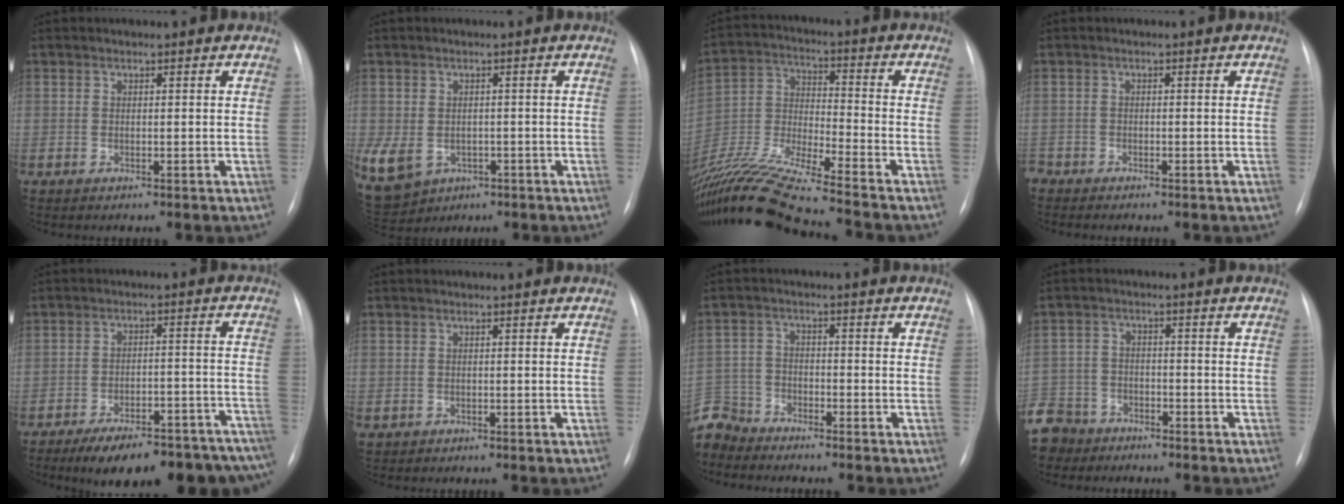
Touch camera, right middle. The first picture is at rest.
{"total": 19.7, "force": [-7.5, 15.8, 9.0], "torque": [-0.295, -0.021, -0.094]}
{"total": 18.2, "force": [-16.0, -1.6, 8.6], "torque": [-0.194, -0.027, -0.294]}
{"total": 1.7, "force": [-1.6, 0.4, 0.1], "torque": [-0.001, -0.005, -0.026]}
{"total": 20.7, "force": [-17.2, 6.2, 9.8], "torque": [-0.081, 0.025, -0.222]}
{"total": 0.6, "force": [-0.2, 0.5, 0.1], "torque": [-0.005, 0.001, 0.003]}
{"total": 6.6, "force": [-6.3, 1.9, -0.4], "torque": [0.005, -0.001, -0.130]}
{"total": 9.9, "force": [-7.5, 6.2, 1.3], "torque": [-0.059, -0.002, -0.135]}